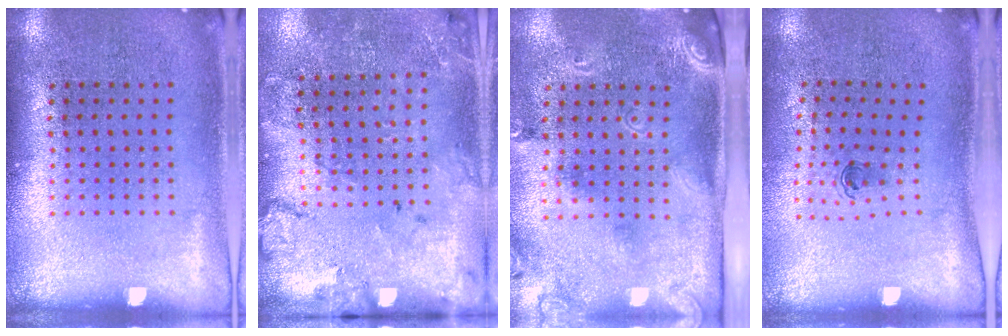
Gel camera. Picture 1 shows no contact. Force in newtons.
{"total": 1.8, "press": 1.6, "slide": 0.8}
{"total": 2.5, "press": 1.7, "slide": 1.9}
{"total": 0.6, "press": 0.3, "slide": 0.5}